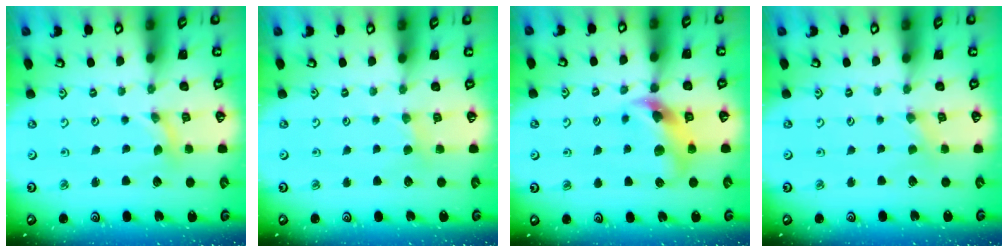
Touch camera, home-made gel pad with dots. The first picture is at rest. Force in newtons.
{"total": 2.3, "press": 2.3, "slide": 0.4}
{"total": 10.0, "press": 9.9, "slide": 1.6}
{"total": 1.4, "press": 1.4, "slide": 0.3}